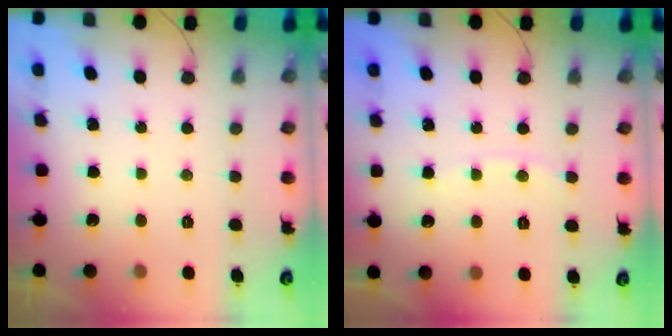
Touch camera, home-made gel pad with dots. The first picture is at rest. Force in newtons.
{"total": 5.2, "press": 5.2, "slide": 0.6}